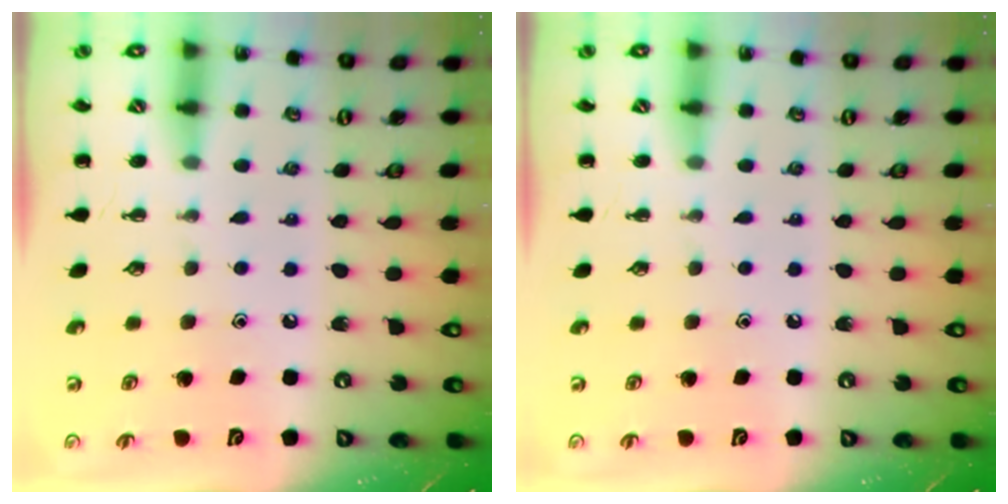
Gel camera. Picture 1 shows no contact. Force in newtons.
{"total": 0.0}